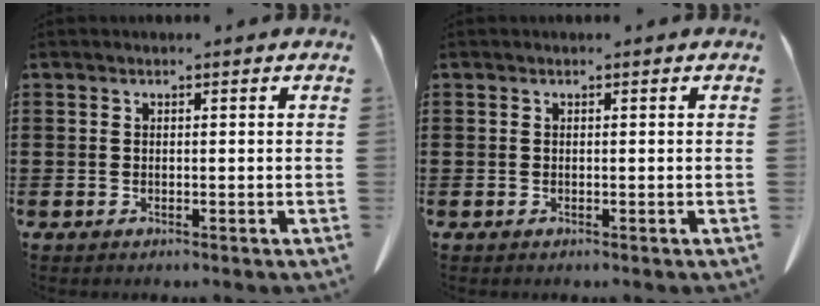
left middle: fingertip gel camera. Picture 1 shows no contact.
{"total": 0.0}